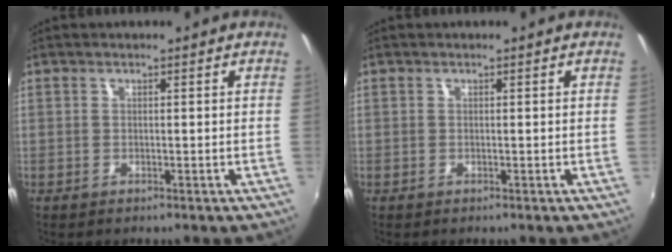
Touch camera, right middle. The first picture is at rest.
{"total": 0.0}